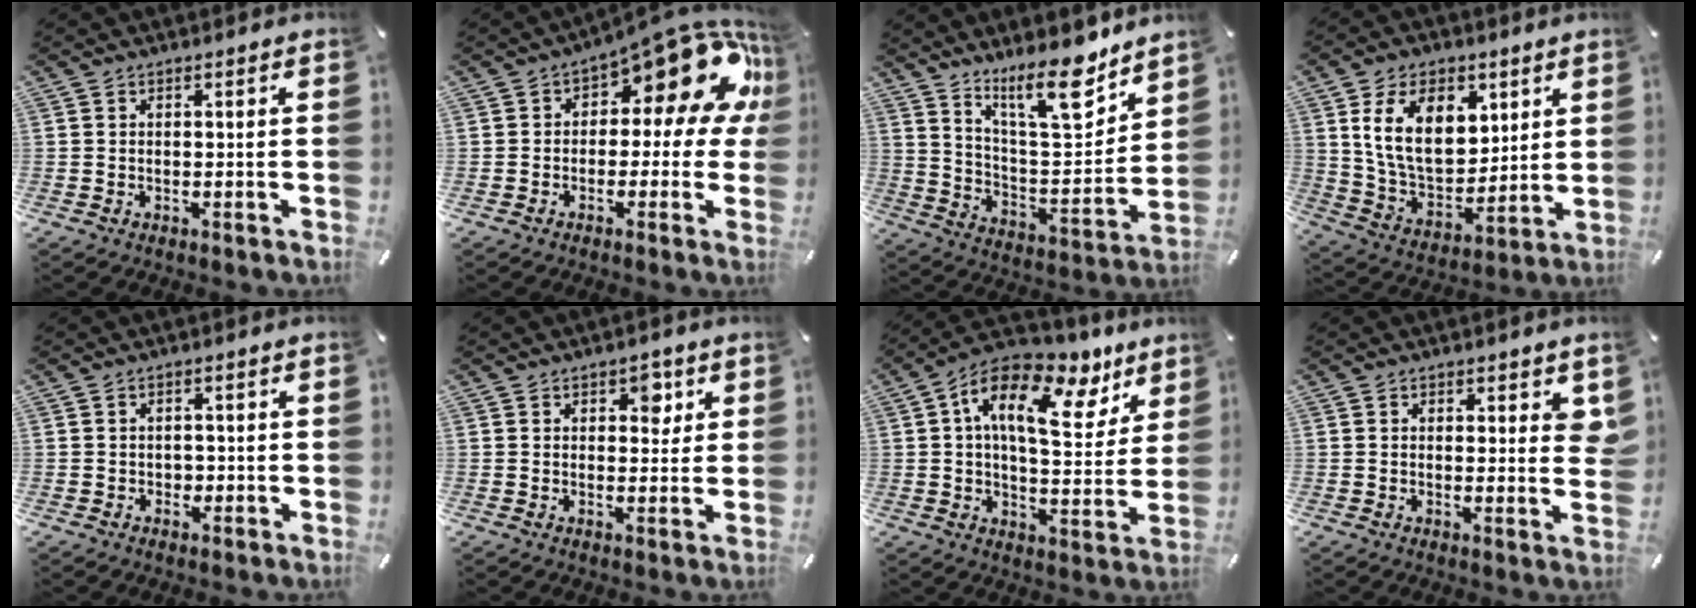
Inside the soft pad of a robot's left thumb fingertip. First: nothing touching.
{"total": 18.0, "force": [9.3, 7.9, 13.2], "torque": [-0.159, -0.075, 0.151]}
{"total": 17.1, "force": [13.0, 5.2, 9.9], "torque": [-0.156, -0.090, 0.218]}
{"total": 16.2, "force": [6.4, 10.8, 10.3], "torque": [-0.192, -0.016, 0.115]}
{"total": 1.6, "force": [-0.3, 1.4, 0.6], "torque": [-0.012, 0.004, -0.009]}
{"total": 4.4, "force": [1.9, 2.8, 2.7], "torque": [-0.013, -0.012, 0.021]}
{"total": 18.1, "force": [8.4, 8.9, 13.3], "torque": [-0.220, -0.040, 0.142]}
{"total": 3.7, "force": [1.7, 1.9, 2.6], "torque": [-0.021, -0.008, 0.024]}